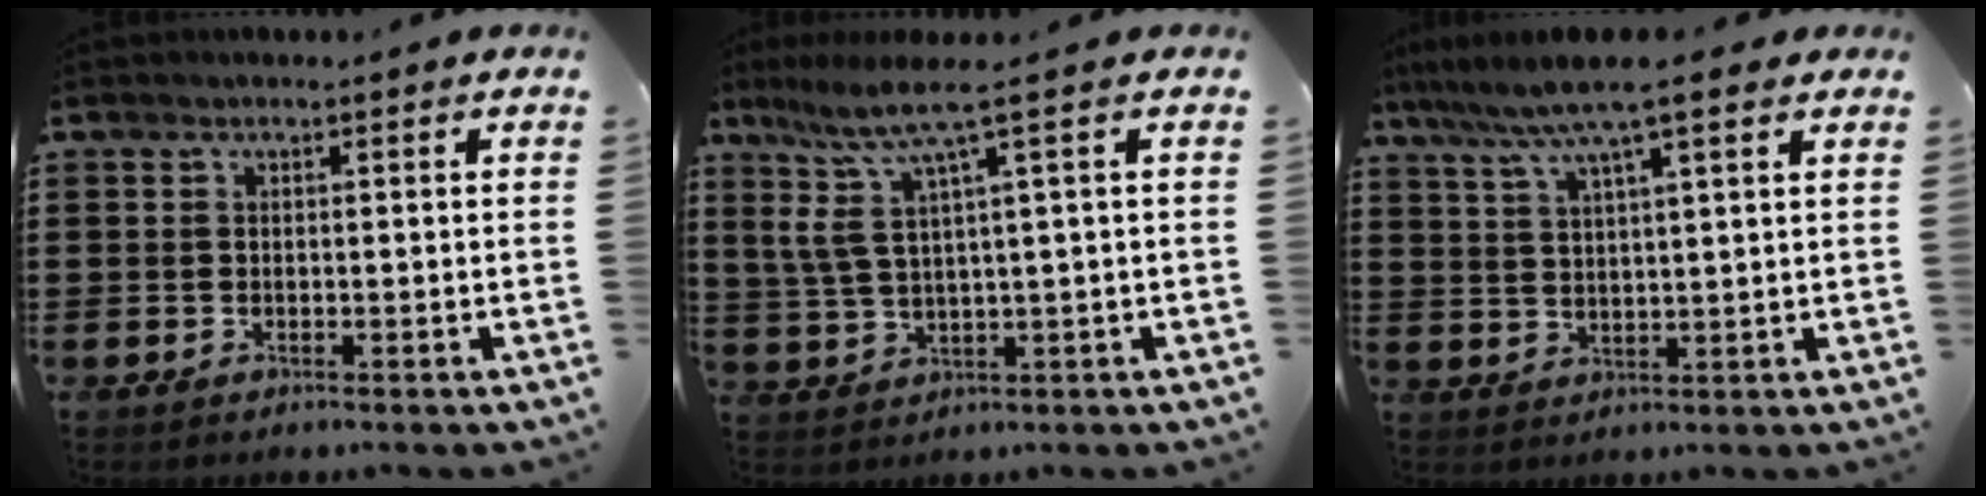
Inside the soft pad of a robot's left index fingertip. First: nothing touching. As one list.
[{"total": 7.3, "force": [3.1, 0.5, 6.6], "torque": [-0.171, -0.027, 0.038]}, {"total": 7.7, "force": [5.7, 0.7, 5.1], "torque": [-0.114, -0.014, 0.099]}]